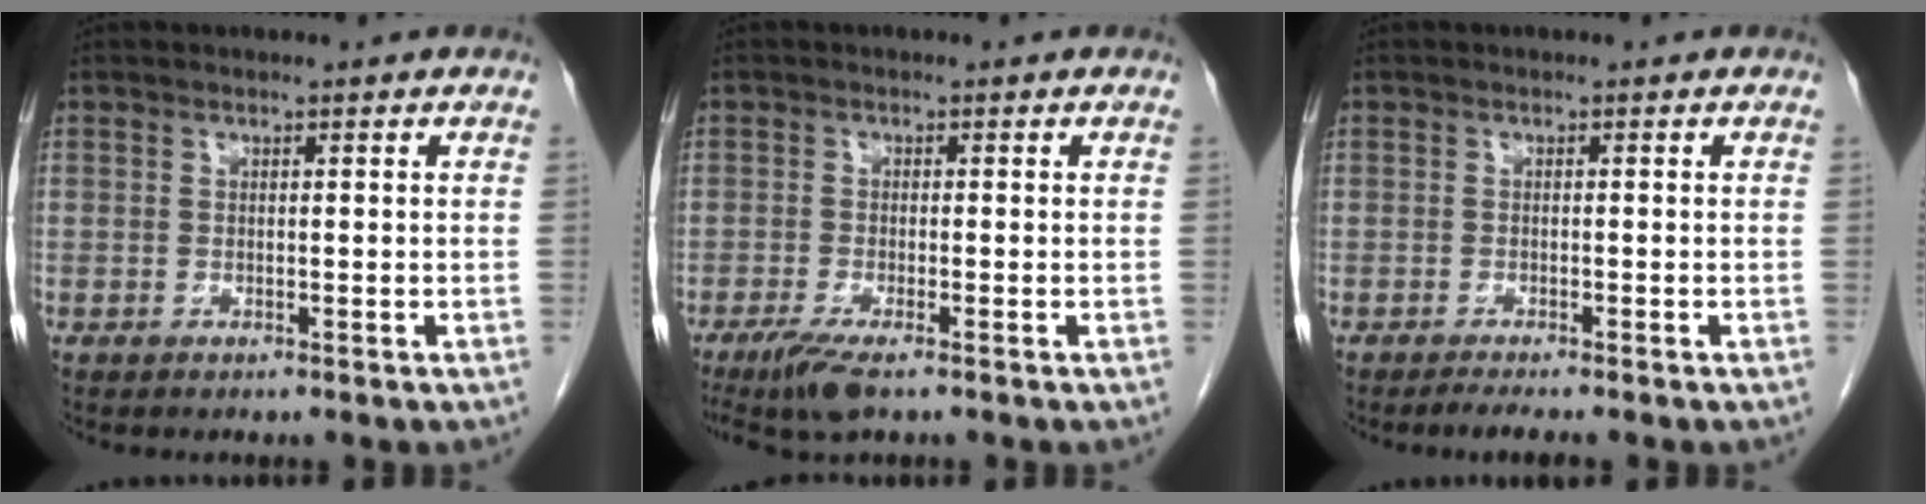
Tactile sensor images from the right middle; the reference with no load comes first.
{"total": 4.7, "force": [-3.3, 0.6, 3.3], "torque": [-0.065, -0.014, -0.059]}
{"total": 2.5, "force": [-2.1, -0.2, 1.4], "torque": [-0.026, -0.008, -0.033]}